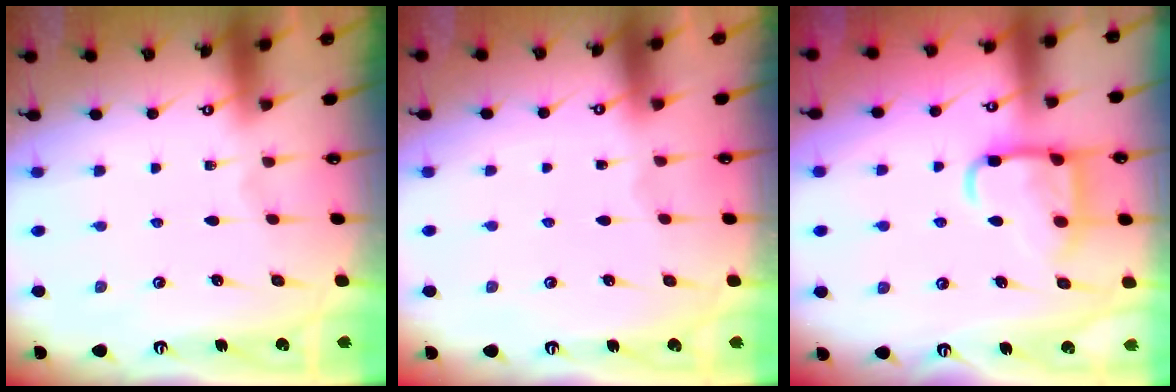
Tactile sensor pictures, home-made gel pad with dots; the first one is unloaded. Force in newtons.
{"total": 1.2, "press": 1.2, "slide": 0.1}
{"total": 12.7, "press": 12.6, "slide": 1.4}